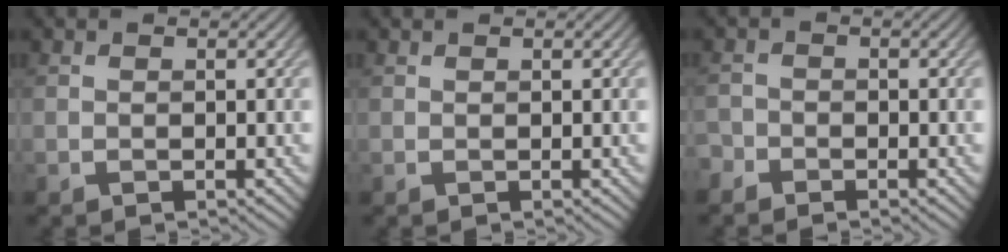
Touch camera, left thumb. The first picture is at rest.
{"total": 0.0}
{"total": 1.7, "force": [-1.4, 0.8, 0.1], "torque": [0.000, -0.002, -0.037]}